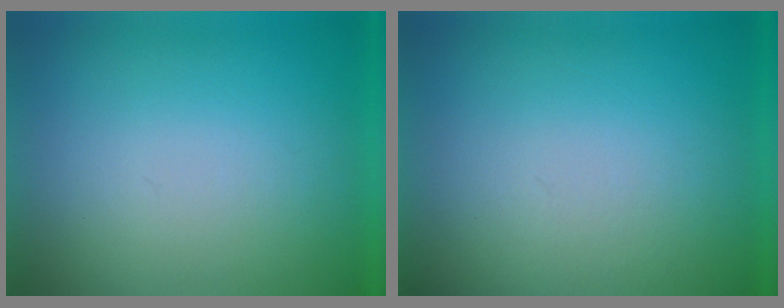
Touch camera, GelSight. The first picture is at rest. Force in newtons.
{"total": 1.3}